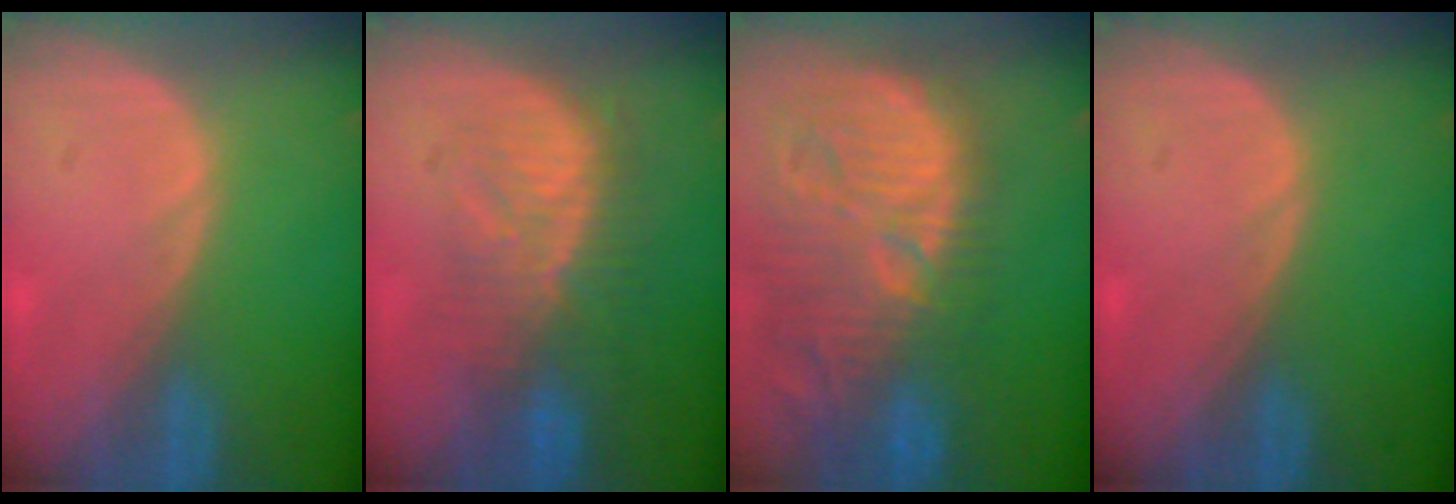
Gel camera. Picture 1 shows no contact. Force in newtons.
{"total": 8.7, "press": 8.4, "slide": 2.2}
{"total": 14.7, "press": 13.0, "slide": 6.8}
{"total": 0.0}